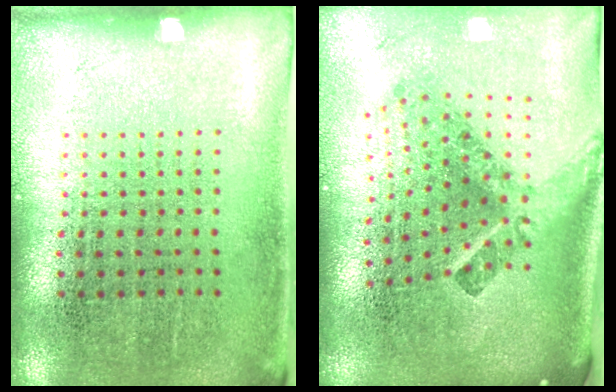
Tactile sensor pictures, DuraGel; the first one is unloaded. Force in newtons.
{"total": 2.9, "press": 1.7, "slide": 2.3}